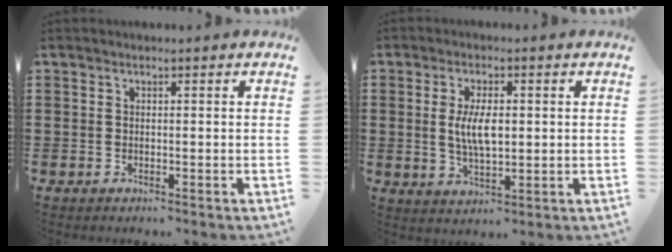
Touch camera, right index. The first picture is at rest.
{"total": 6.1, "force": [0.4, 2.4, 5.6], "torque": [-0.108, 0.000, 0.002]}